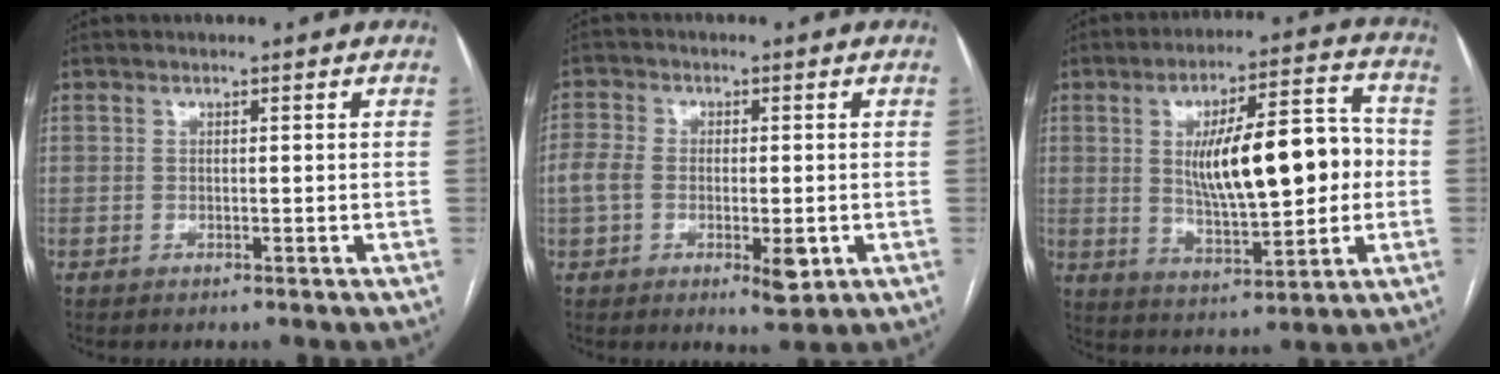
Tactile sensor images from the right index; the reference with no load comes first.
{"total": 7.7, "force": [-1.8, 3.9, 6.5], "torque": [-0.122, 0.001, -0.025]}
{"total": 15.9, "force": [0.9, 4.5, 15.2], "torque": [-0.245, 0.024, 0.021]}